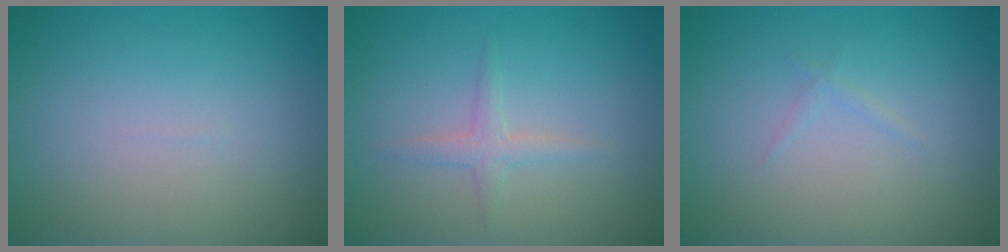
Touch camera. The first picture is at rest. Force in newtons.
{"total": 1.9, "press": 1.9, "slide": 0.1}
{"total": 0.5, "press": 0.5, "slide": 0.1}